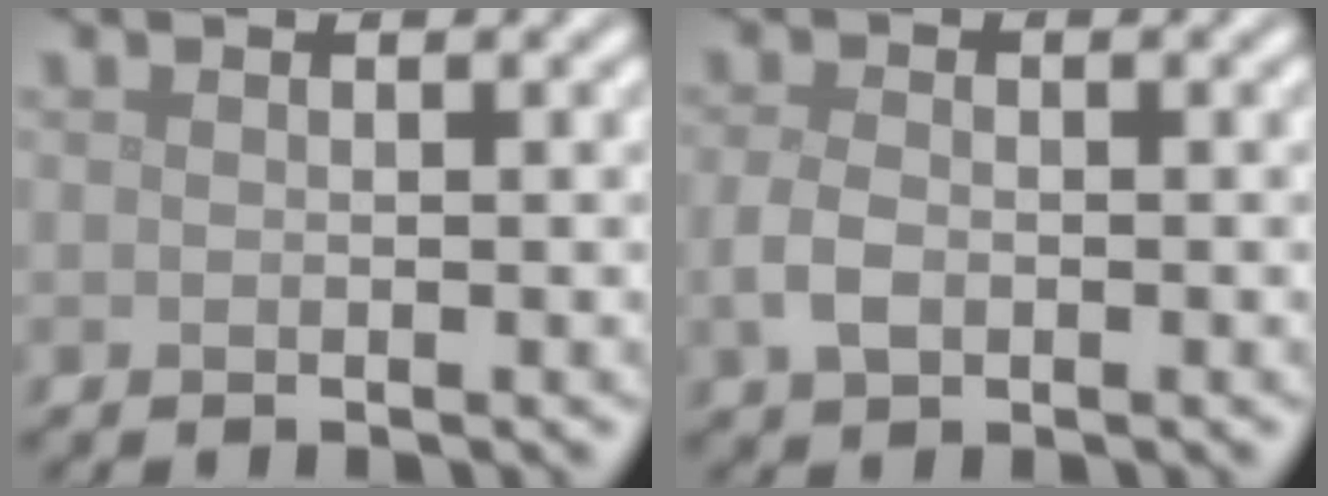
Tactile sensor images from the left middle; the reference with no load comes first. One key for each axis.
{"total": 2.4, "fx": -0.5, "fy": 1.6, "fz": 1.7, "tx": -0.040, "ty": -0.003, "tz": -0.012}